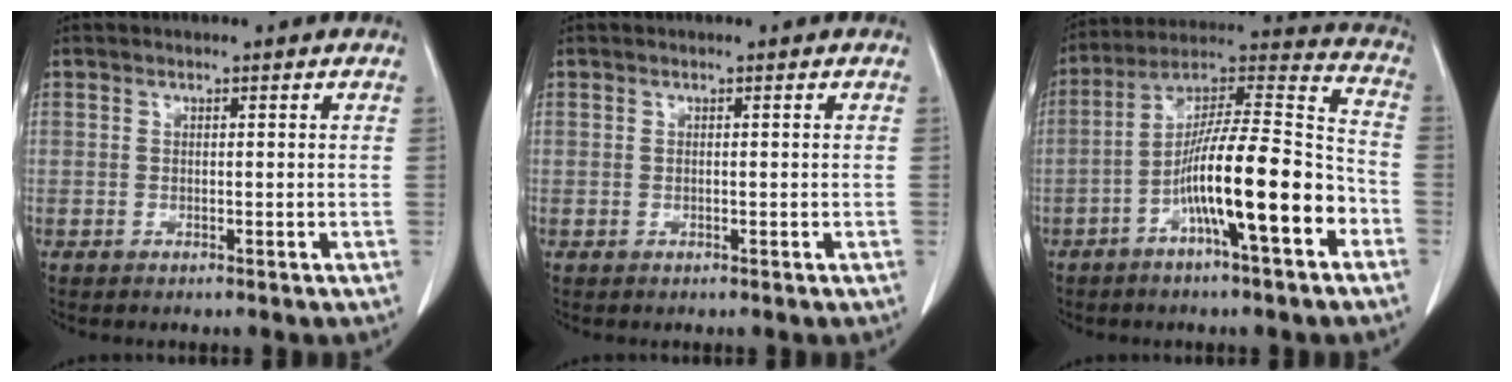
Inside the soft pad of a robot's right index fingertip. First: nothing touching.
{"total": 0.0}
{"total": 17.4, "force": [-6.6, 1.9, 16.0], "torque": [-0.275, 0.009, -0.113]}